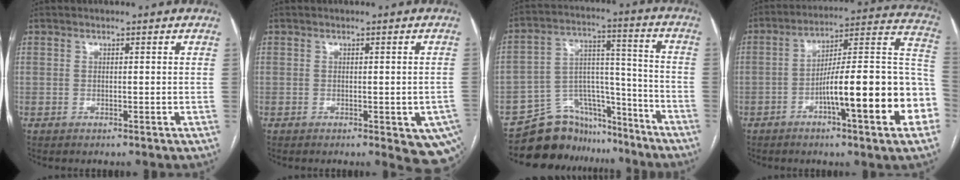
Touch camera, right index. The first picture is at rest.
{"total": 8.4, "force": [-4.1, 3.1, 6.6], "torque": [-0.059, -0.007, -0.053]}
{"total": 14.0, "force": [-12.3, 6.4, 2.1], "torque": [-0.028, 0.061, -0.197]}
{"total": 20.7, "force": [-6.4, 2.4, 19.5], "torque": [-0.209, 0.030, -0.089]}